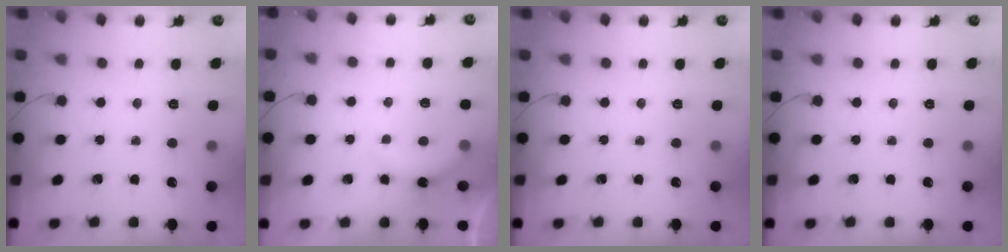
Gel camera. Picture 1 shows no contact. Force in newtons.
{"total": 5.9, "press": 5.8, "slide": 1.0}
{"total": 0.0}
{"total": 0.0}